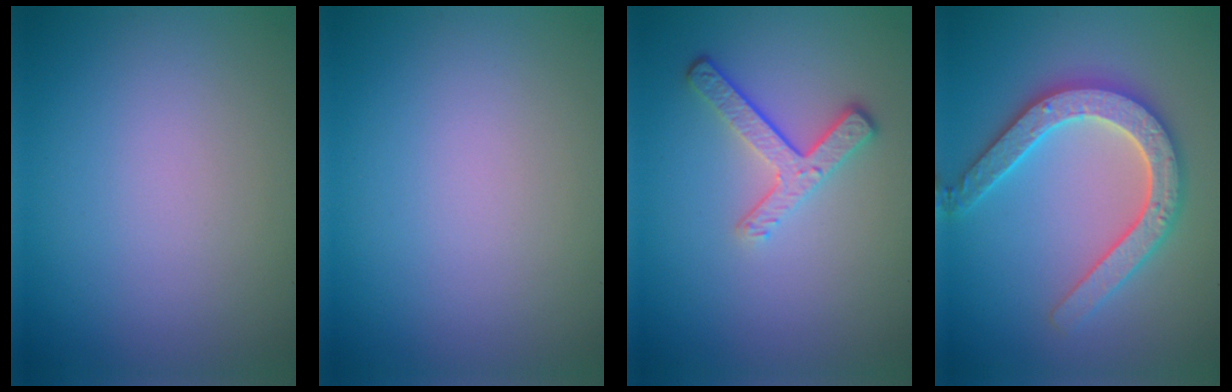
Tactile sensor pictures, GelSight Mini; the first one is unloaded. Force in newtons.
{"total": 0.0}
{"total": 3.4, "press": 2.7, "slide": 2.2}
{"total": 5.1, "press": 5.0, "slide": 0.9}